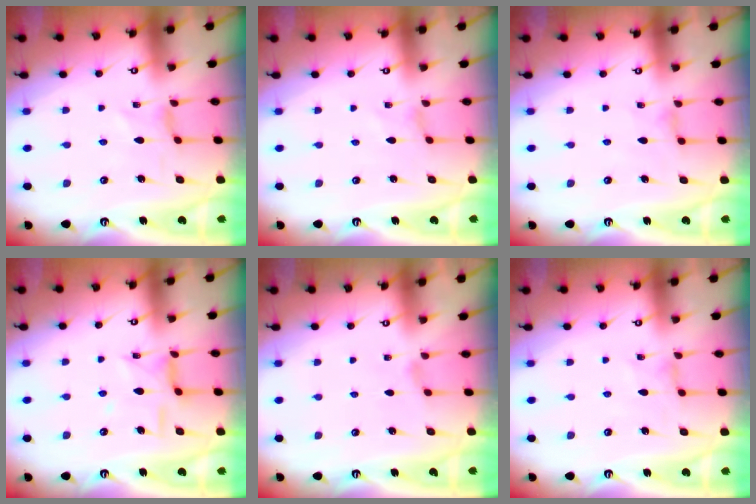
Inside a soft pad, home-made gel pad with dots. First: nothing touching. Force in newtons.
{"total": 0.7, "press": 0.7, "slide": 0.2}
{"total": 1.8, "press": 1.7, "slide": 0.4}
{"total": 7.8, "press": 7.8, "slide": 0.5}
{"total": 1.8, "press": 1.8, "slide": 0.4}
{"total": 0.0}